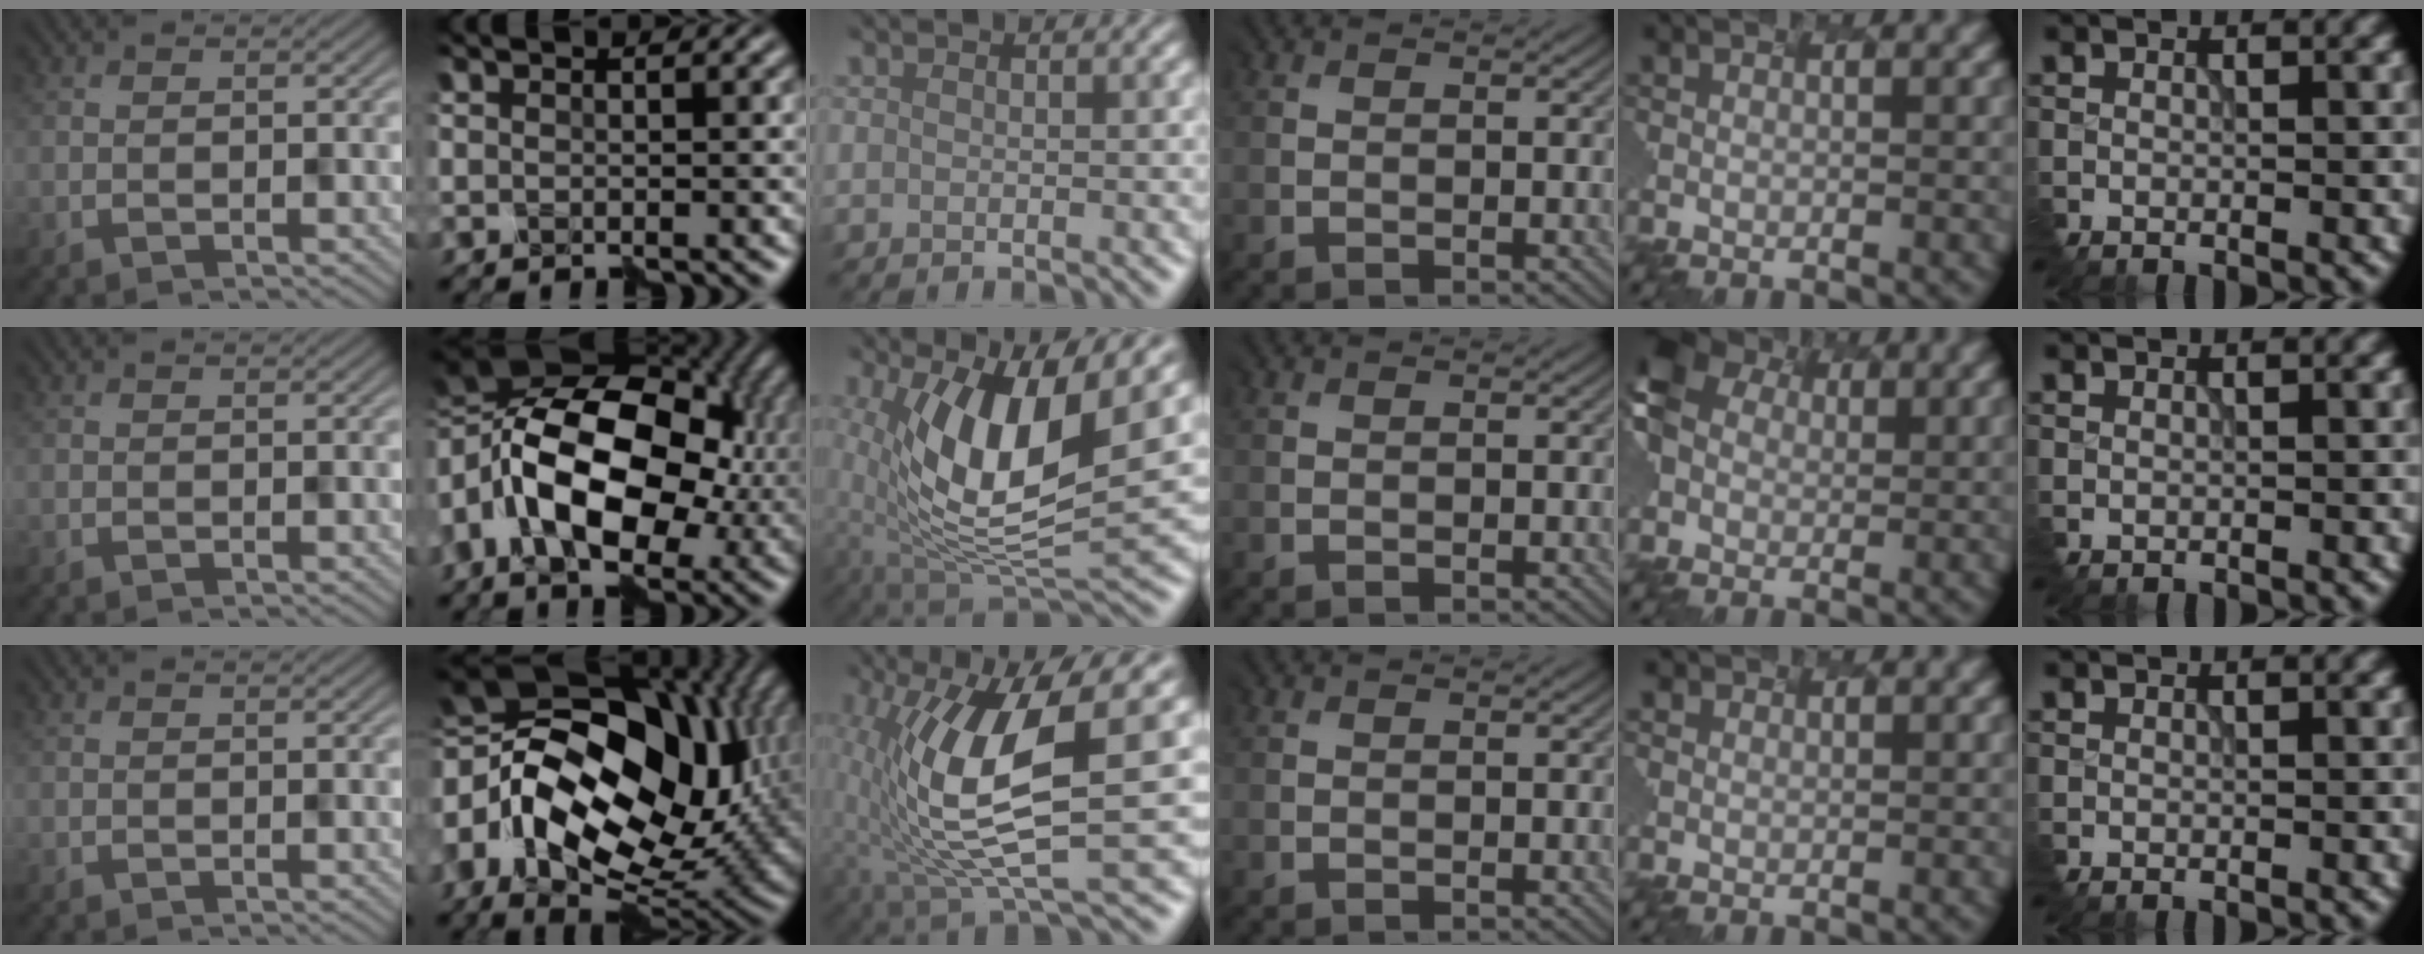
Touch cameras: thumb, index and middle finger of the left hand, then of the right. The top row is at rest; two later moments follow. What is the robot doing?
{"motion": "assemble", "object": "hinged jar"}